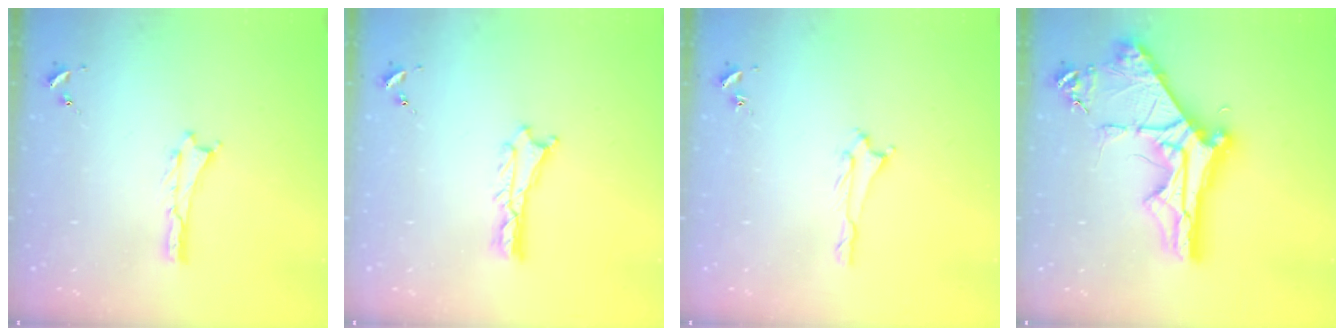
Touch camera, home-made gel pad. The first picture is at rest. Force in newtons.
{"total": 0.7, "press": 0.6, "slide": 0.2}
{"total": 1.3, "press": 1.3, "slide": 0.1}
{"total": 10.7, "press": 10.6, "slide": 1.2}